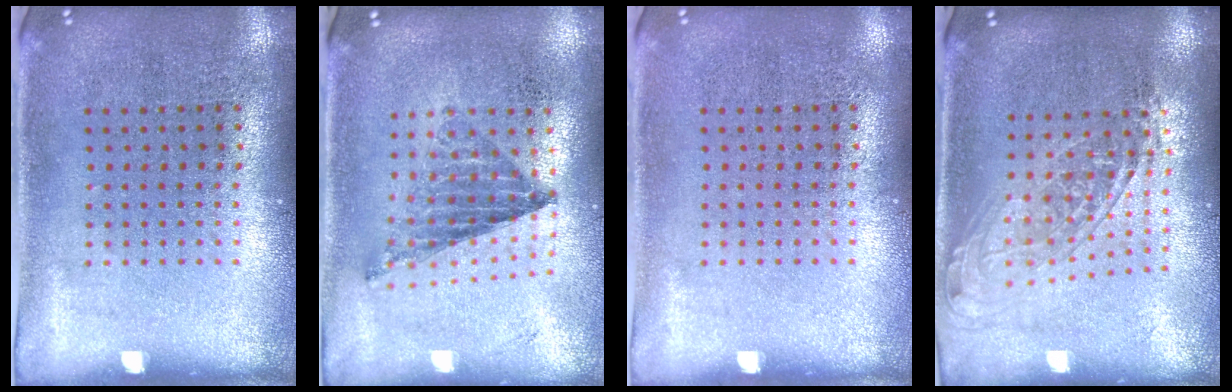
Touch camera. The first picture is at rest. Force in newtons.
{"total": 0.8, "press": 0.8, "slide": 0.0}
{"total": 0.0}
{"total": 1.5, "press": 1.3, "slide": 0.9}